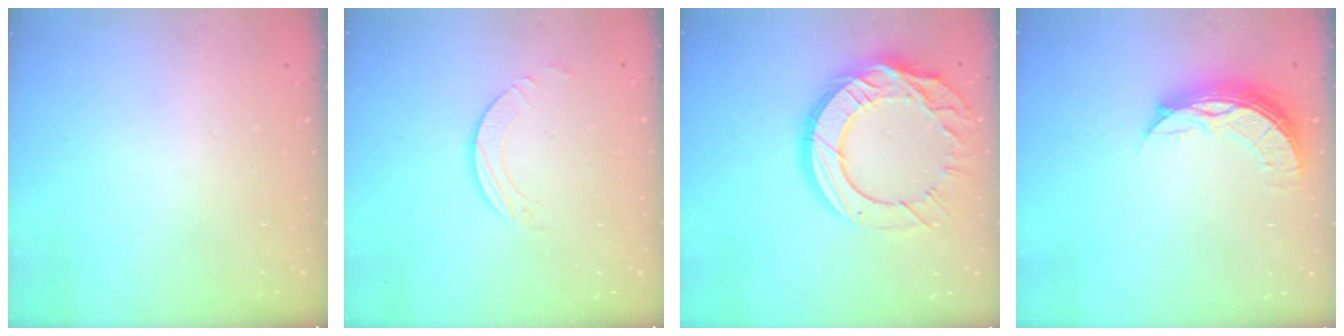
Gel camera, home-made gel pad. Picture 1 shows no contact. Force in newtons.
{"total": 1.9, "press": 1.9, "slide": 0.1}
{"total": 20.4, "press": 20.3, "slide": 2.0}
{"total": 8.4, "press": 8.4, "slide": 0.8}